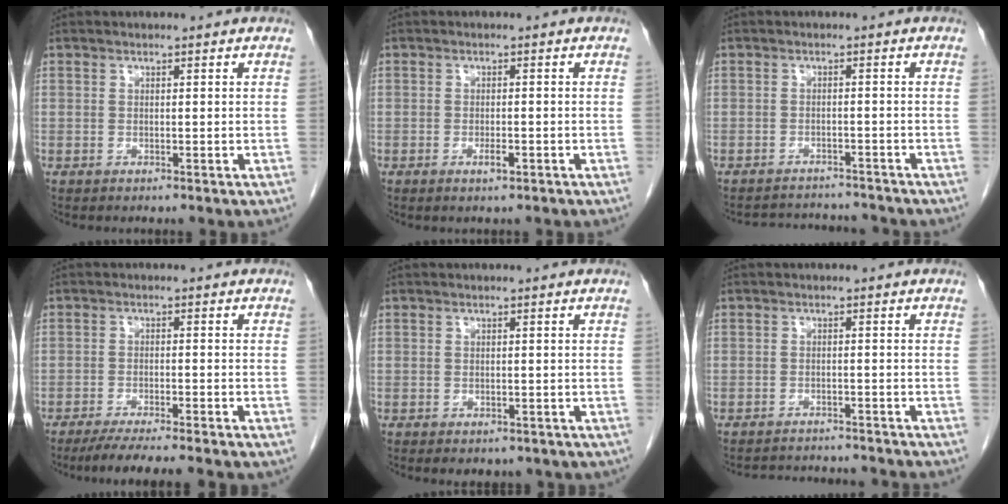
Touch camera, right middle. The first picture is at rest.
{"total": 1.4, "force": [-0.9, 0.2, 1.0], "torque": [-0.024, -0.002, -0.014]}
{"total": 7.4, "force": [-7.2, 1.0, 0.7], "torque": [-0.011, 0.007, -0.095]}
{"total": 9.0, "force": [-7.4, 0.4, 5.1], "torque": [-0.066, -0.017, -0.109]}
{"total": 4.1, "force": [-2.9, 2.3, 1.7], "torque": [-0.016, 0.001, -0.029]}
{"total": 8.2, "force": [-8.0, 0.9, 1.7], "torque": [-0.023, 0.000, -0.102]}